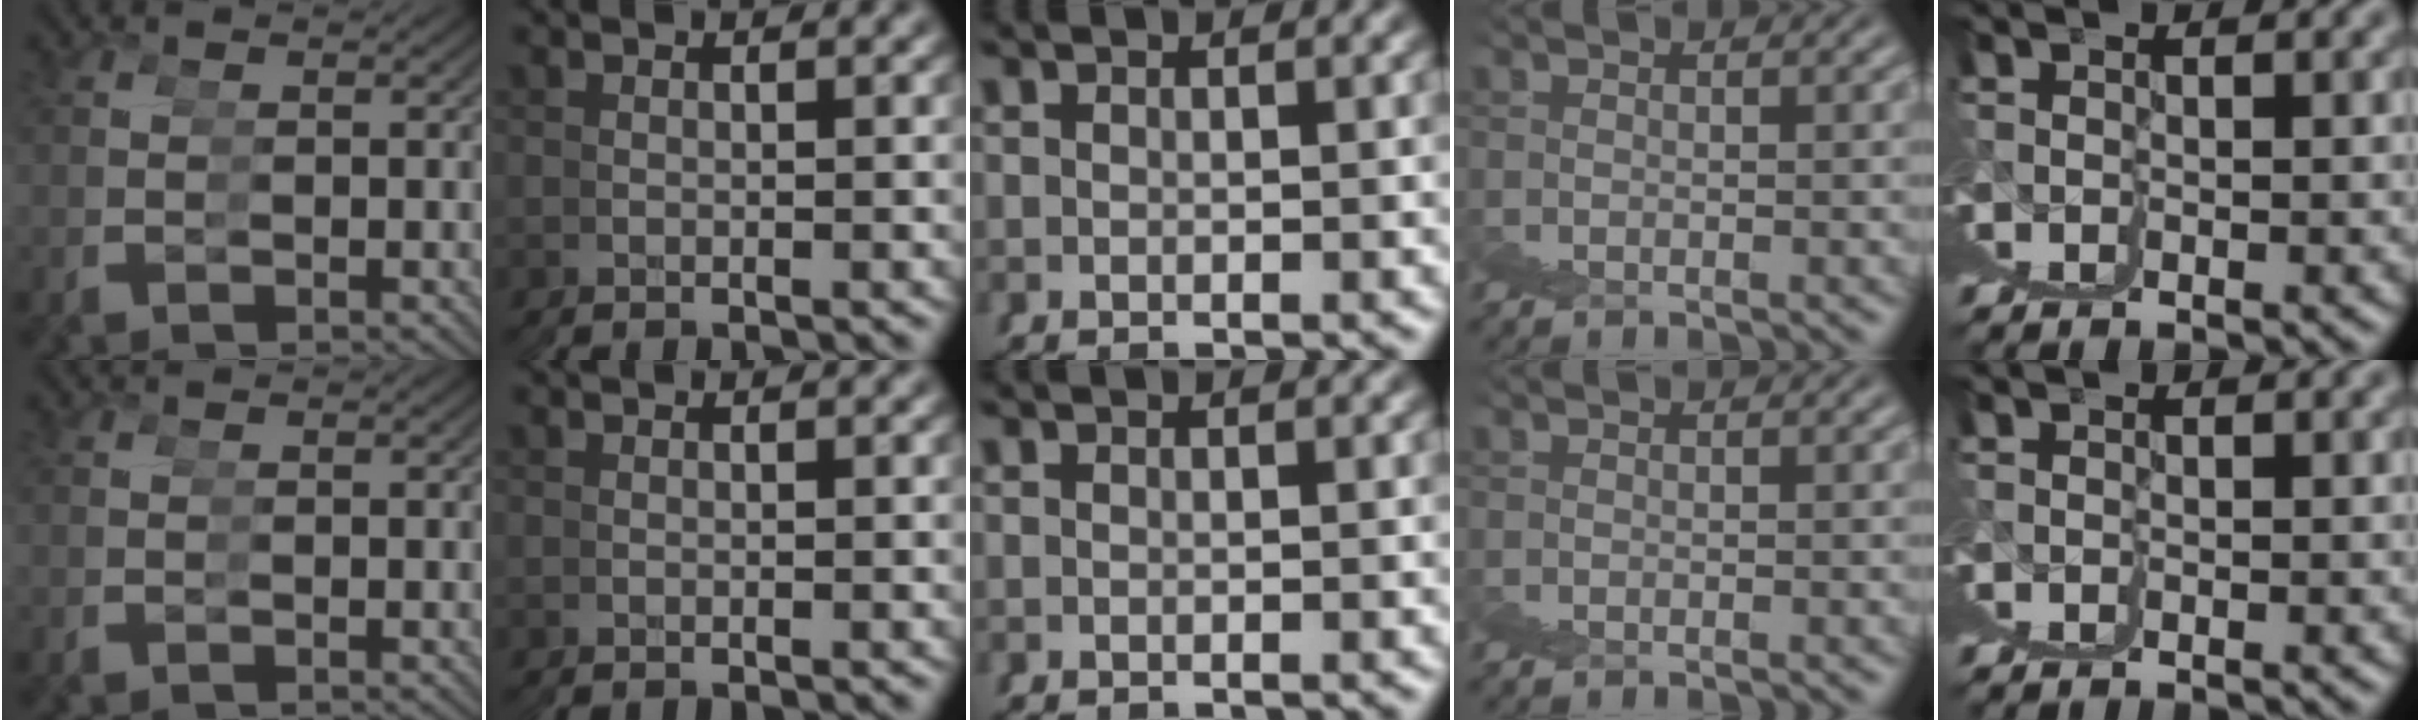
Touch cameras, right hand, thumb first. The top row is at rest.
{}